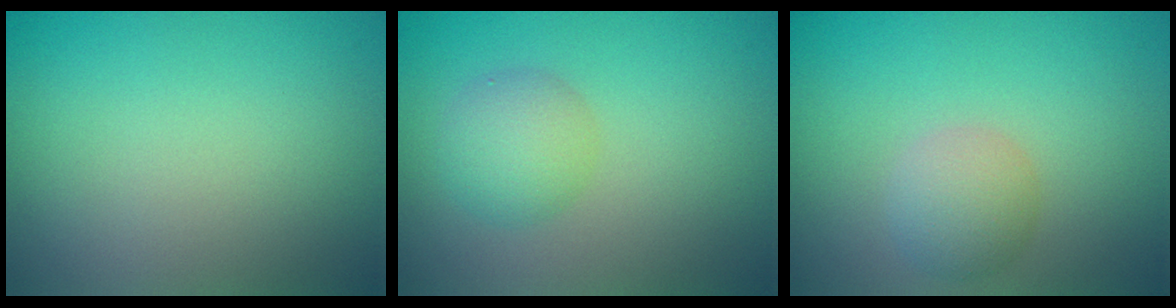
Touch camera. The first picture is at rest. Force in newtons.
{"total": 2.9, "press": 2.9, "slide": 0.1}
{"total": 2.6, "press": 2.6, "slide": 0.1}